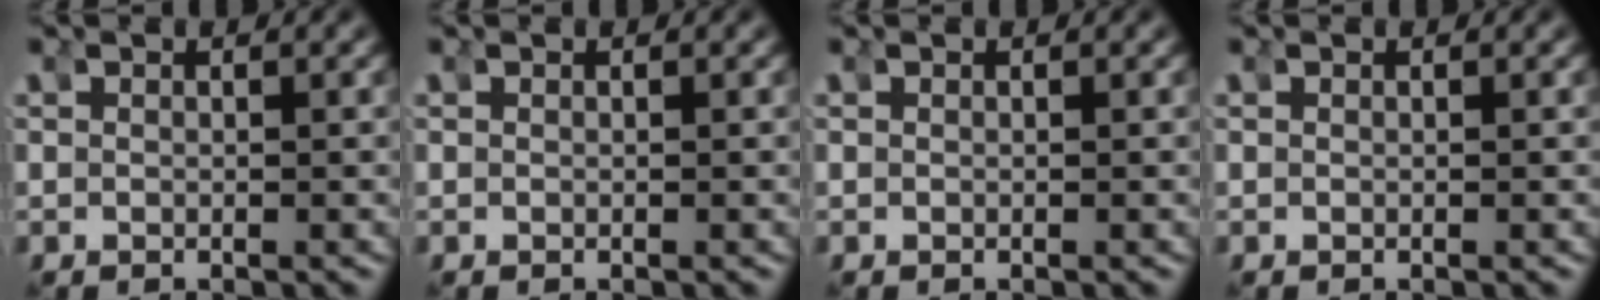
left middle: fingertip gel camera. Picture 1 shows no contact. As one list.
[{"total": 0.0}, {"total": 0.0}, {"total": 0.0}]